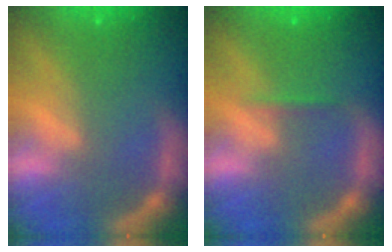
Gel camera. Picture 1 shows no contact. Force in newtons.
{"total": 0.9}